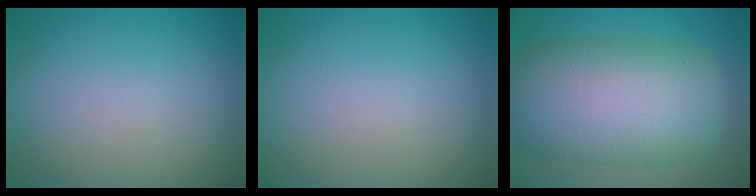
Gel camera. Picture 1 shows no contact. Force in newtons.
{"total": 0.0}
{"total": 13.3, "press": 13.3, "slide": 0.3}